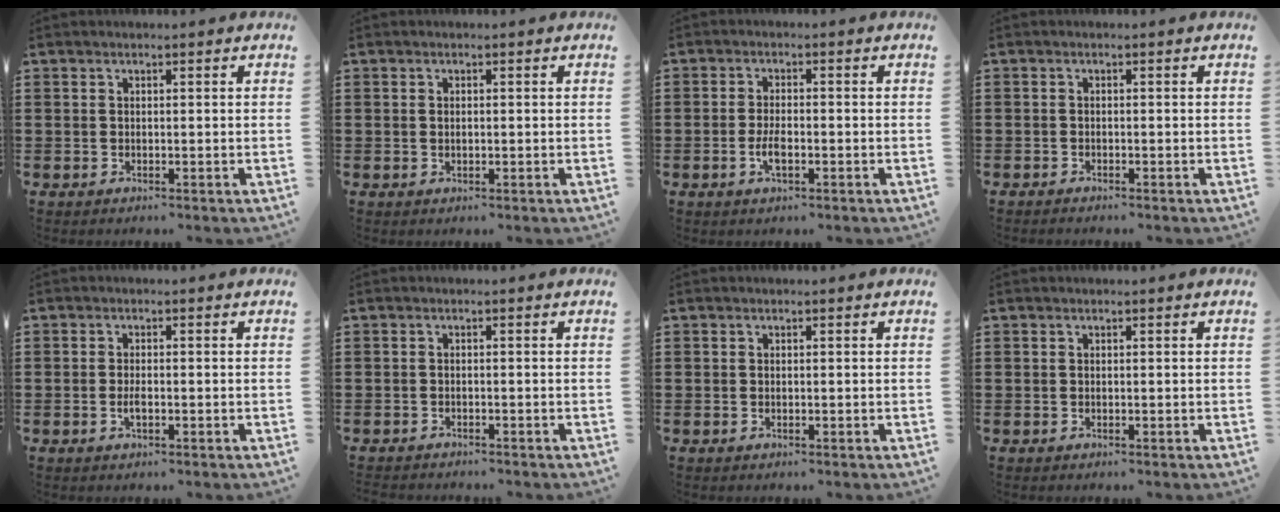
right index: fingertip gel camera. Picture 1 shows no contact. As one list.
[{"total": 0.9, "force": [0.0, 0.4, 0.8], "torque": [-0.016, 0.001, -0.001]}, {"total": 3.1, "force": [-1.1, 1.1, 2.7], "torque": [-0.064, -0.004, -0.023]}, {"total": 0.6, "force": [-0.6, 0.2, 0.0], "torque": [0.000, 0.003, -0.014]}, {"total": 1.8, "force": [-0.6, 0.5, 1.6], "torque": [-0.038, -0.004, -0.012]}, {"total": 0.8, "force": [-0.8, 0.1, 0.0], "torque": [-0.002, 0.001, -0.017]}, {"total": 0.0}, {"total": 0.0}]